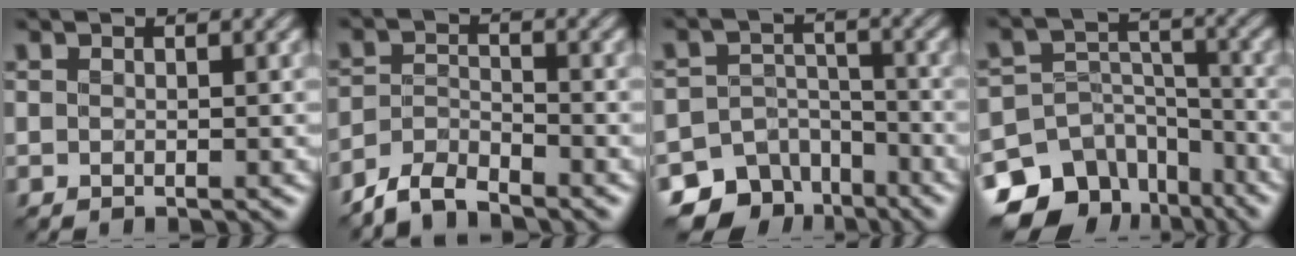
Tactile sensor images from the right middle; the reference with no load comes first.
{"total": 3.4, "force": [-3.1, 0.7, 1.1], "torque": [-0.025, 0.002, -0.072]}
{"total": 8.7, "force": [-6.2, 5.9, 1.7], "torque": [-0.017, -0.005, -0.097]}
{"total": 12.0, "force": [-8.6, 7.8, 3.3], "torque": [-0.062, -0.001, -0.128]}